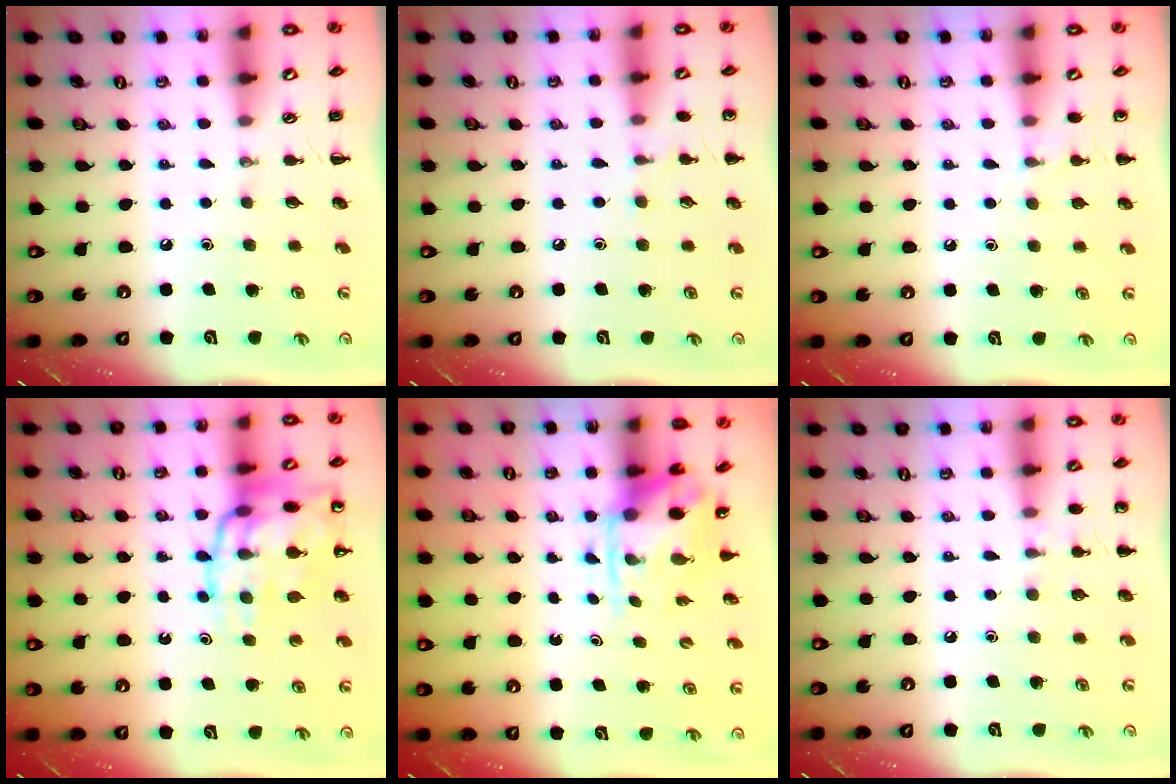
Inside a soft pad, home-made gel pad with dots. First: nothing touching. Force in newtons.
{"total": 5.8, "press": 5.5, "slide": 1.7}
{"total": 5.2, "press": 4.9, "slide": 1.5}
{"total": 18.4, "press": 18.2, "slide": 2.4}
{"total": 3.7, "press": 3.7, "slide": 0.8}
{"total": 5.2, "press": 4.9, "slide": 1.7}